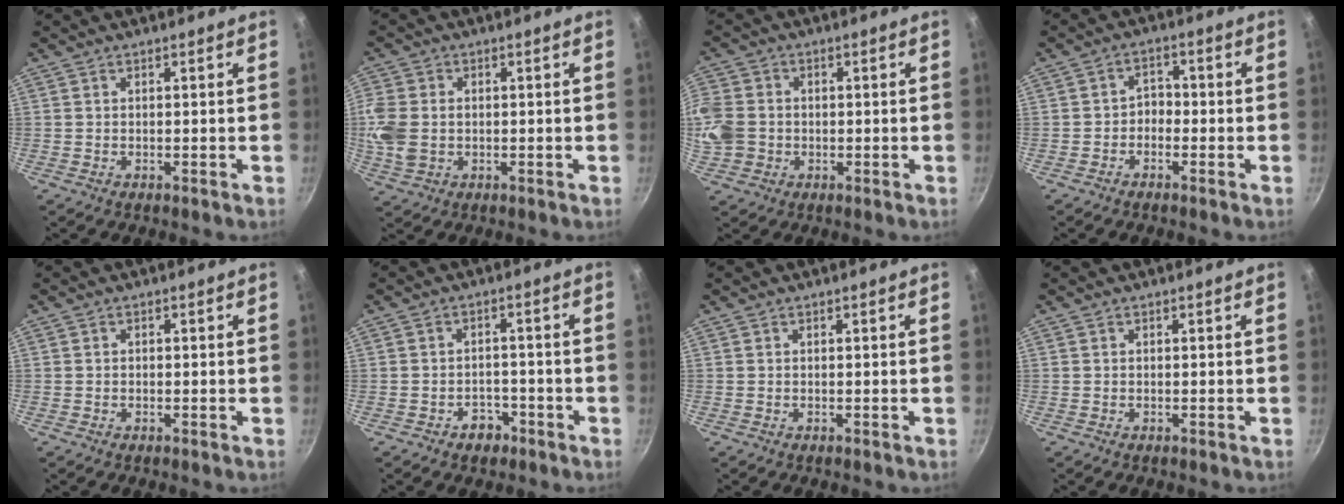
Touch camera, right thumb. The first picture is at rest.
{"total": 8.1, "force": [-0.3, 6.1, 5.2], "torque": [-0.111, -0.002, -0.010]}
{"total": 11.8, "force": [-0.9, 10.3, 5.7], "torque": [-0.145, 0.018, -0.023]}
{"total": 3.1, "force": [-1.3, 2.3, 1.5], "torque": [-0.004, 0.023, -0.029]}
{"total": 0.5, "force": [-0.2, 0.5, 0.2], "torque": [-0.003, 0.002, -0.003]}
{"total": 4.0, "force": [-2.4, 2.9, 1.4], "torque": [0.002, 0.023, -0.027]}
{"total": 0.0}
{"total": 0.0}